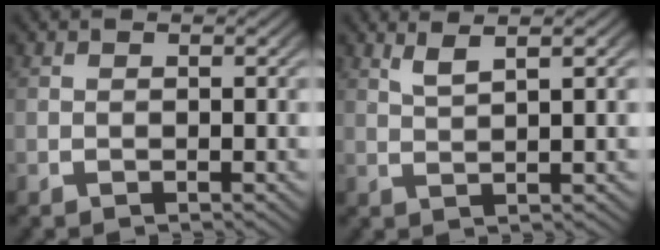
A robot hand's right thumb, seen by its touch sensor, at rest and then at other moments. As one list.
[{"total": 2.8, "force": [2.1, 0.2, 1.9], "torque": [-0.029, 0.007, 0.042]}]